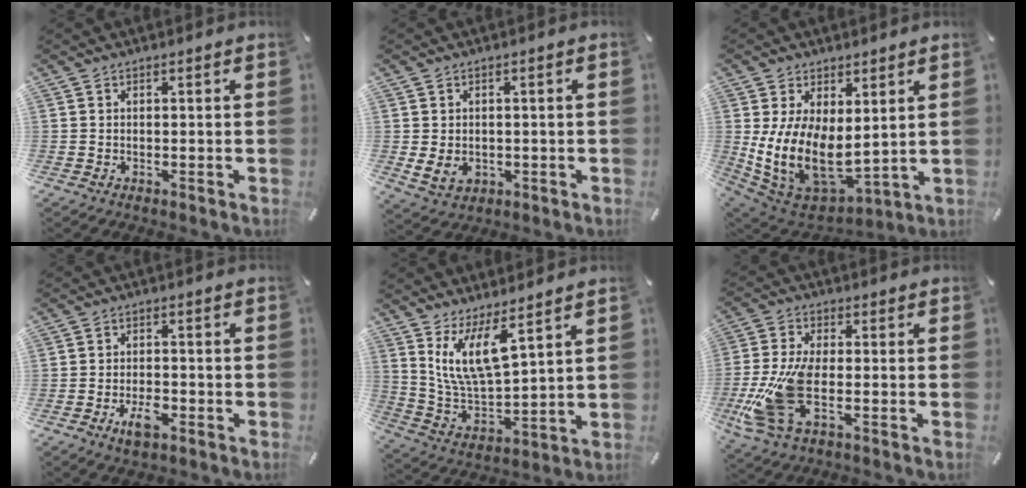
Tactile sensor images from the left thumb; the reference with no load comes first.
{"total": 4.4, "force": [-0.3, 3.7, 2.3], "torque": [-0.046, -0.001, -0.006]}
{"total": 12.9, "force": [1.4, 8.8, 9.3], "torque": [-0.191, -0.040, 0.036]}
{"total": 4.8, "force": [-2.4, 2.4, 3.4], "torque": [-0.064, 0.010, -0.043]}
{"total": 12.9, "force": [8.0, 4.6, 9.0], "torque": [-0.198, -0.028, 0.145]}
{"total": 13.7, "force": [-3.0, 6.5, 11.7], "torque": [-0.256, -0.016, -0.050]}